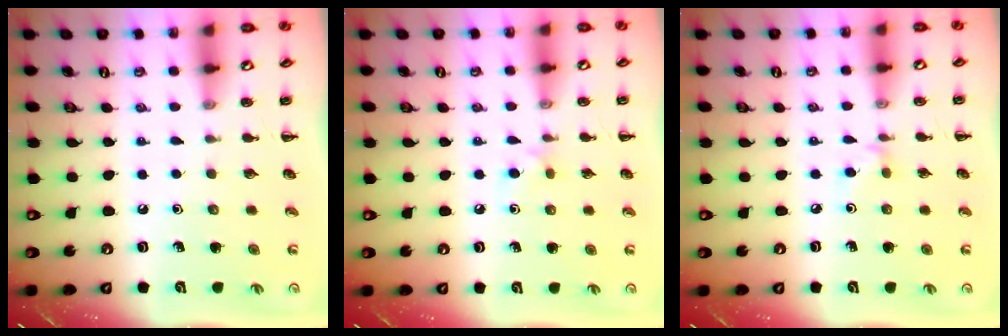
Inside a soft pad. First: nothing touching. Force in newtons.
{"total": 5.0, "press": 4.8, "slide": 1.4}
{"total": 3.8, "press": 3.6, "slide": 1.2}